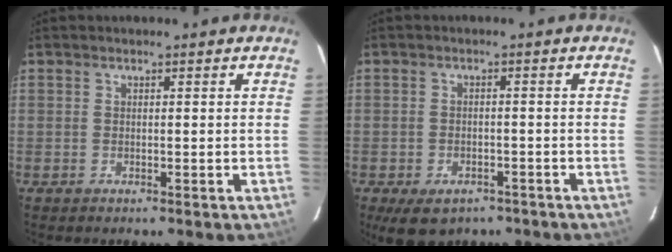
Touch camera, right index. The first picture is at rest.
{"total": 7.7, "force": [-5.4, 4.3, 3.4], "torque": [-0.065, 0.000, -0.078]}